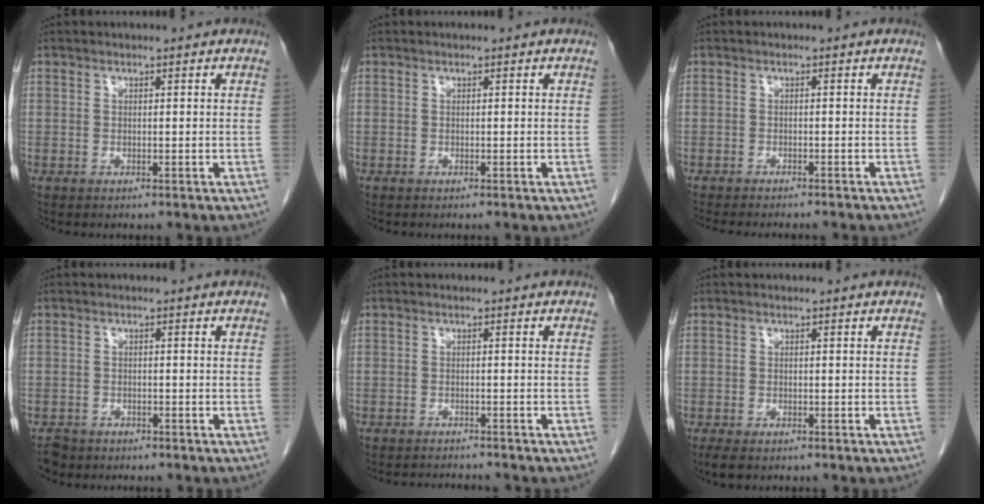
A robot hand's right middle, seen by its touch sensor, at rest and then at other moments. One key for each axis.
{"total": 0.0}
{"total": 10.0, "fx": -8.9, "fy": 1.4, "fz": 4.3, "tx": -0.049, "ty": -0.014, "tz": -0.112}
{"total": 3.0, "fx": -2.5, "fy": 1.5, "fz": 0.2, "tx": -0.010, "ty": -0.001, "tz": -0.043}
{"total": 4.3, "fx": -4.2, "fy": 0.0, "fz": 0.5, "tx": -0.002, "ty": -0.010, "tz": -0.064}
{"total": 2.5, "fx": -1.9, "fy": 0.9, "fz": 1.4, "tx": -0.030, "ty": -0.007, "tz": -0.026}